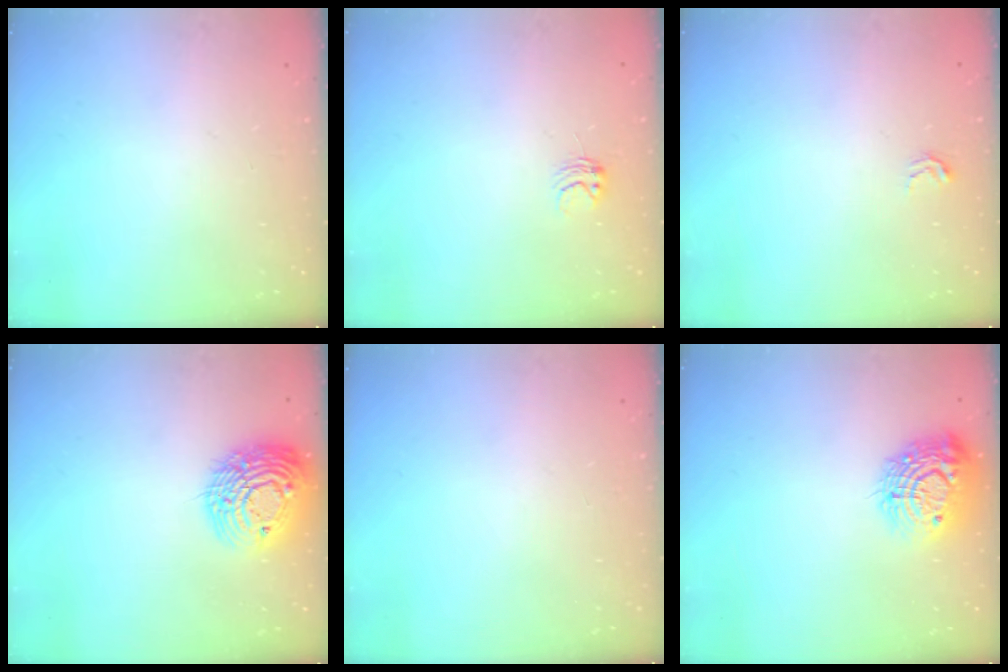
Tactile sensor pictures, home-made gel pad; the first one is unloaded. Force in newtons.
{"total": 3.5, "press": 3.4, "slide": 0.4}
{"total": 2.7, "press": 2.7, "slide": 0.4}
{"total": 17.2, "press": 17.2, "slide": 1.5}
{"total": 0.0}
{"total": 14.6, "press": 14.6, "slide": 1.0}